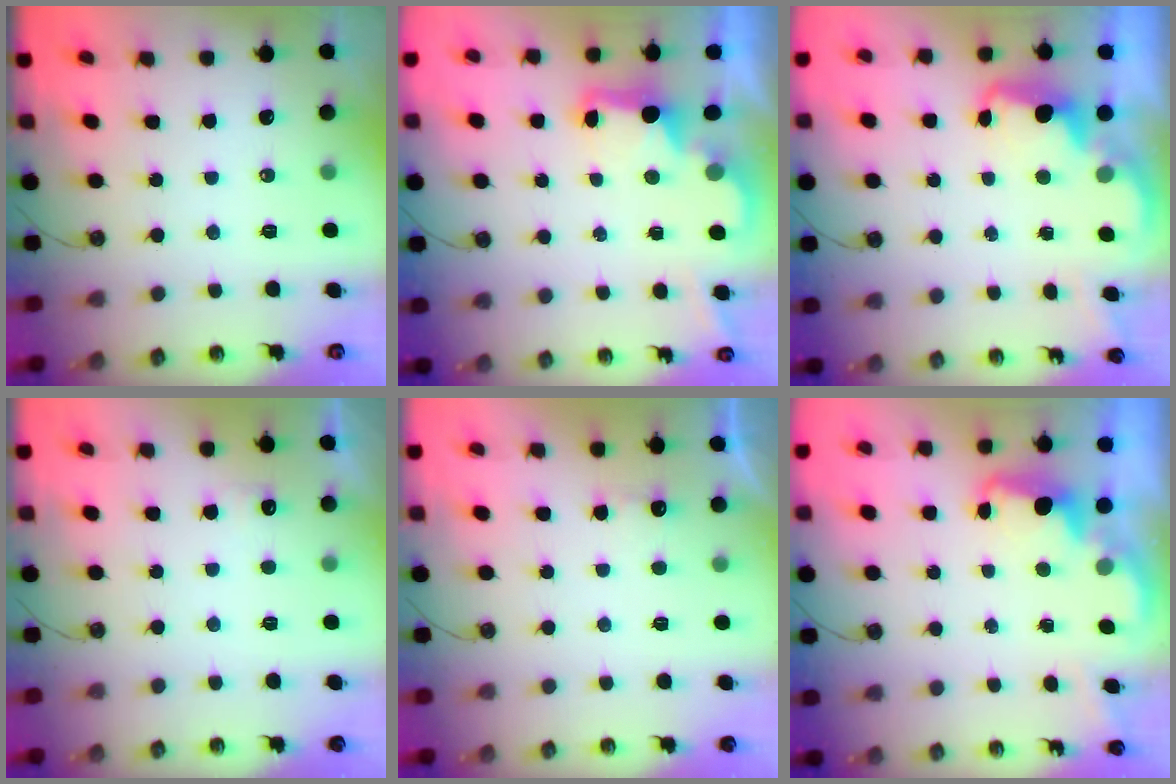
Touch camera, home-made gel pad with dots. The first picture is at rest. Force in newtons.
{"total": 2.7, "press": 2.6, "slide": 0.5}
{"total": 2.7, "press": 2.6, "slide": 0.7}
{"total": 3.0, "press": 2.8, "slide": 1.0}
{"total": 2.0, "press": 1.8, "slide": 0.9}
{"total": 2.4, "press": 2.3, "slide": 0.5}